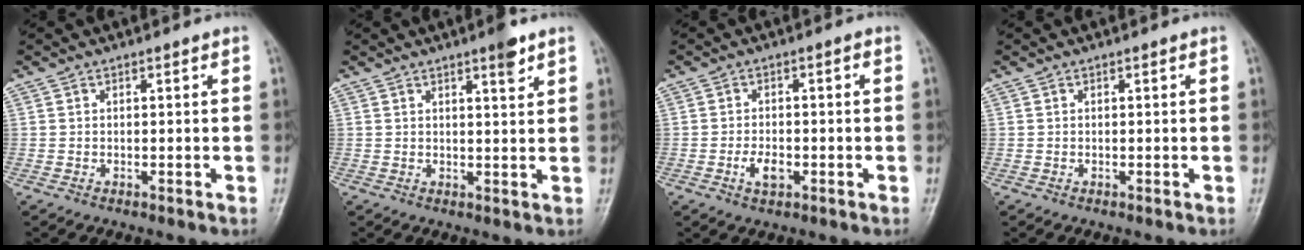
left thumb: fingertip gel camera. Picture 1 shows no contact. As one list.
[{"total": 3.6, "force": [2.4, 0.8, 2.6], "torque": [-0.030, -0.014, 0.034]}, {"total": 4.1, "force": [-1.5, 2.3, 3.0], "torque": [-0.047, 0.011, -0.028]}, {"total": 0.0}]